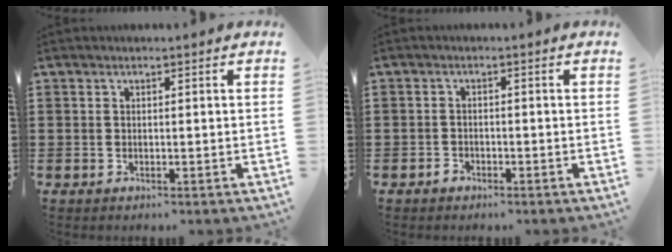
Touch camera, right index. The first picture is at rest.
{"total": 1.1, "force": [-0.9, 0.5, 0.2], "torque": [-0.006, -0.001, -0.019]}